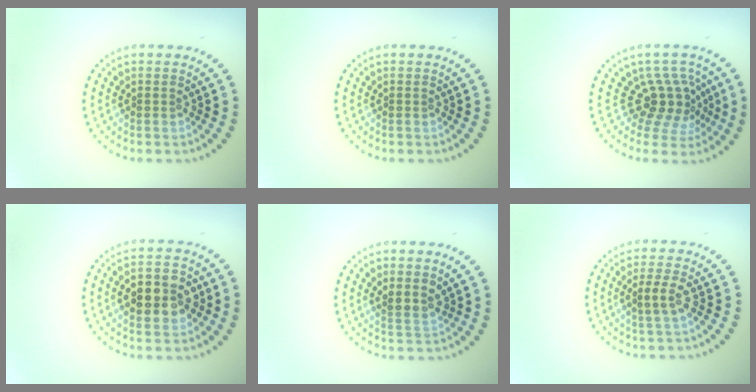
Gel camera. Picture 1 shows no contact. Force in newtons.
{"total": 0.0}
{"total": 3.7, "press": 2.6, "slide": 2.6}
{"total": 4.9, "press": 4.9, "slide": 0.1}
{"total": 1.8, "press": 1.6, "slide": 0.9}
{"total": 2.1, "press": 1.9, "slide": 0.8}